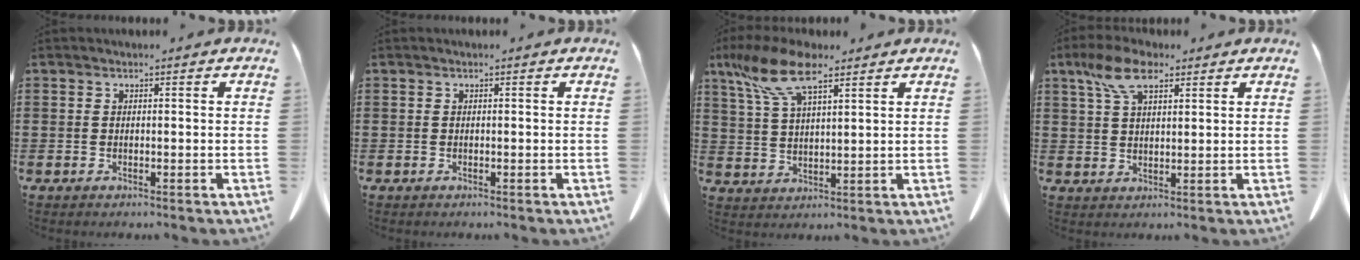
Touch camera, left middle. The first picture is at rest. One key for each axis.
{"total": 0.0}
{"total": 9.7, "fx": 6.4, "fy": 3.1, "fz": 6.6, "tx": -0.159, "ty": -0.011, "tz": 0.113}
{"total": 7.0, "fx": 4.1, "fy": 3.0, "fz": 4.9, "tx": -0.107, "ty": 0.007, "tz": 0.075}